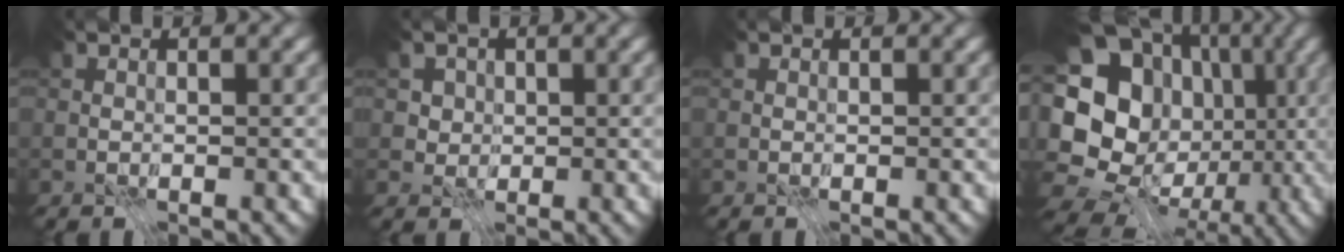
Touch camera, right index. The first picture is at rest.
{"total": 2.7, "force": [0.8, 2.3, 1.0], "torque": [-0.025, -0.007, 0.023]}
{"total": 0.0}
{"total": 19.3, "force": [0.1, 16.9, 9.4], "torque": [-0.199, 0.043, -0.020]}